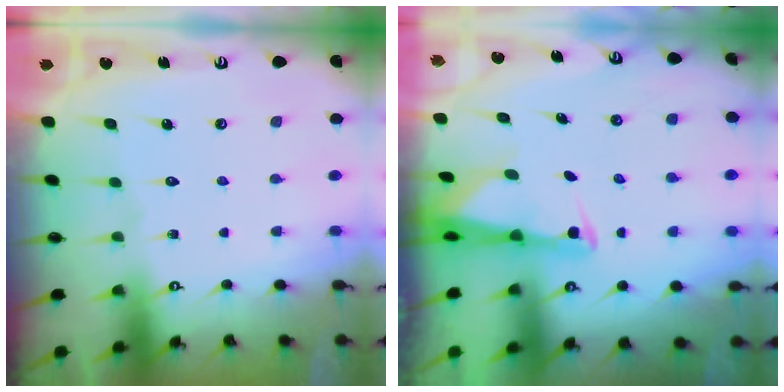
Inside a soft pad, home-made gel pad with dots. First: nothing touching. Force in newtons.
{"total": 2.3, "press": 2.3, "slide": 0.5}